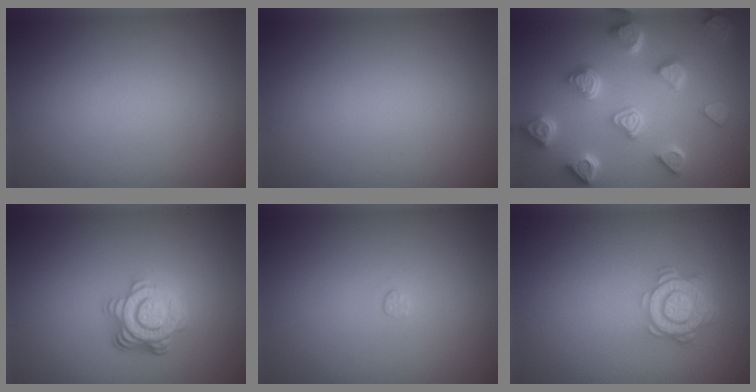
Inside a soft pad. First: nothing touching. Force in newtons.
{"total": 0.0}
{"total": 6.7, "press": 5.4, "slide": 3.9}
{"total": 4.7, "press": 3.4, "slide": 3.3}
{"total": 0.5, "press": 0.5, "slide": 0.2}
{"total": 4.5, "press": 3.4, "slide": 2.9}